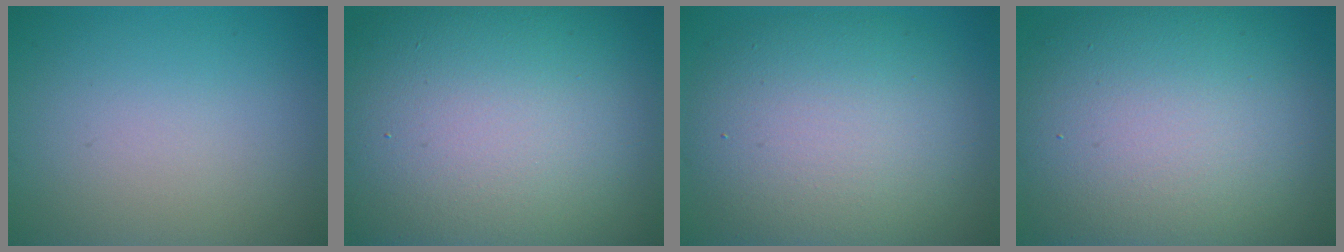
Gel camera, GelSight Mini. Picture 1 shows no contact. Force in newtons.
{"total": 19.3, "press": 19.3, "slide": 1.0}
{"total": 10.2, "press": 10.2, "slide": 0.7}
{"total": 14.6, "press": 14.6, "slide": 0.5}